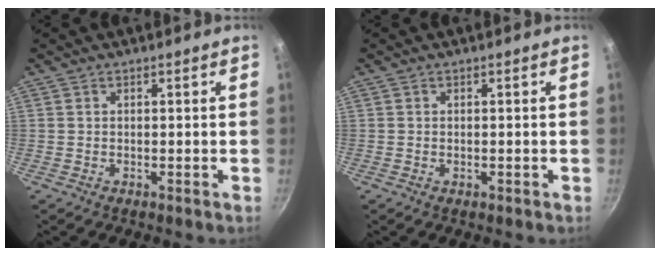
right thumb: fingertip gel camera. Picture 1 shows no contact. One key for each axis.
{"total": 0.5, "fx": -0.2, "fy": 0.3, "fz": 0.4, "tx": -0.005, "ty": 0.002, "tz": -0.003}